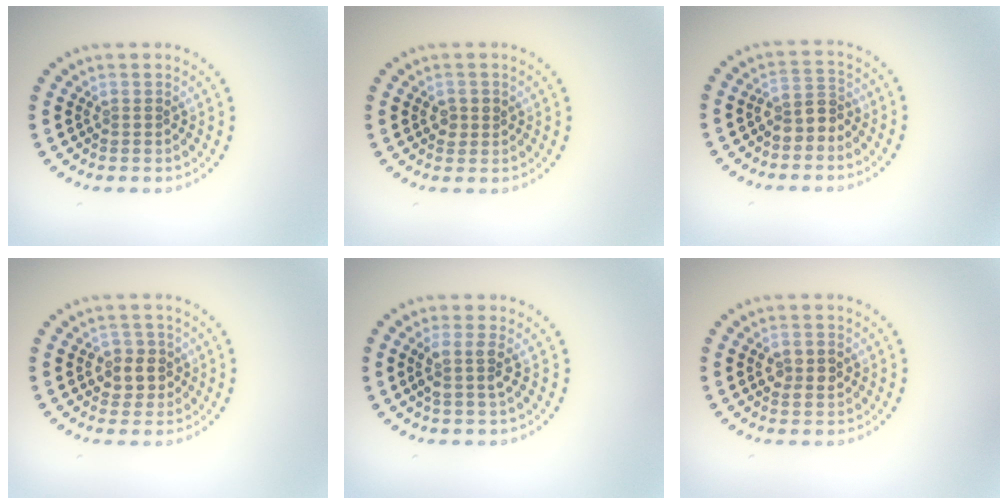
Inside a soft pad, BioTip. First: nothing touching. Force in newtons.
{"total": 1.3, "press": 1.3, "slide": 0.2}
{"total": 2.1, "press": 1.8, "slide": 1.0}
{"total": 2.8, "press": 2.7, "slide": 0.8}
{"total": 2.1, "press": 1.7, "slide": 1.3}
{"total": 2.3, "press": 2.3, "slide": 0.2}